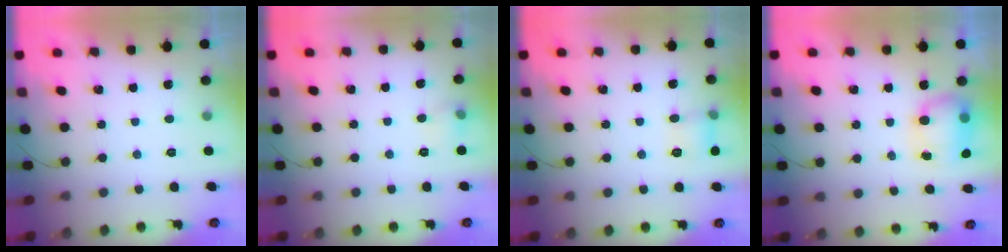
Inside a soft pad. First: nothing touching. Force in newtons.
{"total": 5.2, "press": 5.1, "slide": 1.1}
{"total": 6.5, "press": 6.2, "slide": 1.9}
{"total": 7.9, "press": 7.8, "slide": 0.6}